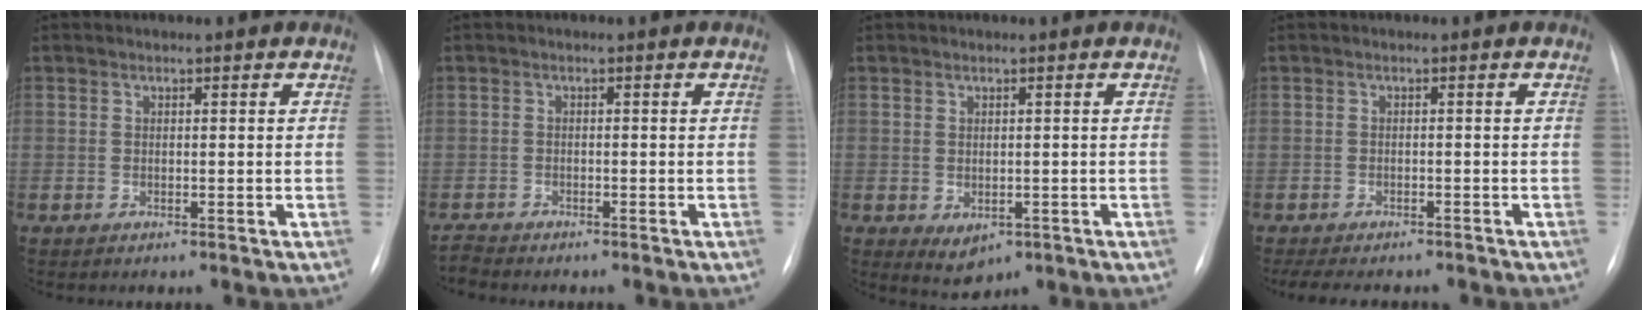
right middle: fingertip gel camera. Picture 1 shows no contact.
{"total": 1.6, "force": [-1.6, -0.1, -0.2], "torque": [0.000, -0.011, -0.031]}
{"total": 3.1, "force": [-0.9, 2.1, 2.1], "torque": [-0.029, -0.005, 0.002]}
{"total": 9.4, "force": [-8.0, 2.9, 4.0], "torque": [-0.059, -0.001, -0.104]}